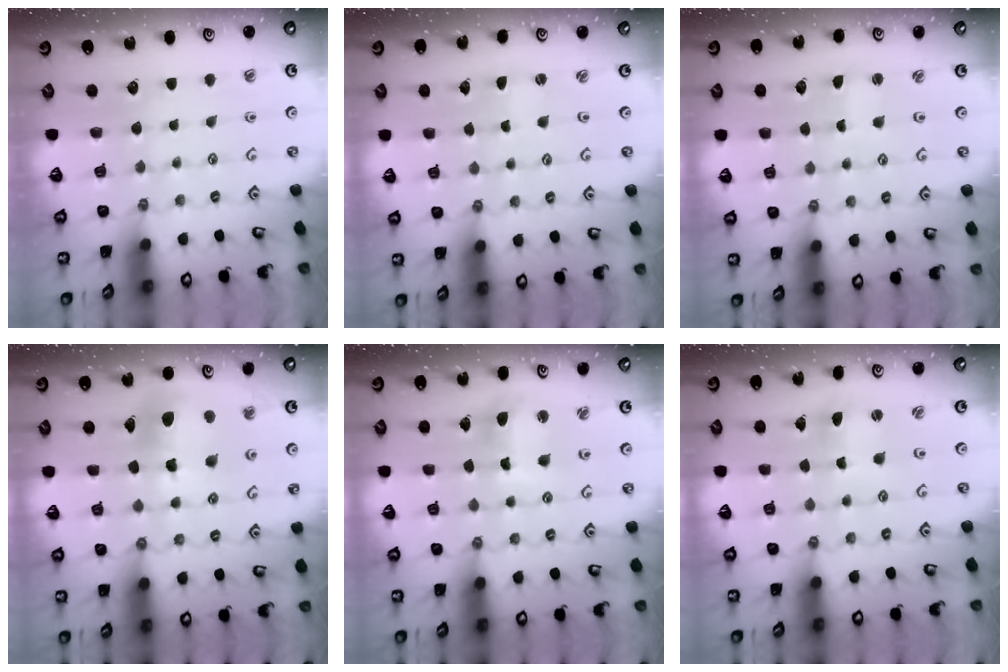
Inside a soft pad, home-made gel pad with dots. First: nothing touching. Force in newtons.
{"total": 1.0, "press": 1.0, "slide": 0.2}
{"total": 1.1, "press": 1.1, "slide": 0.2}
{"total": 10.6, "press": 10.5, "slide": 1.3}
{"total": 7.8, "press": 7.7, "slide": 1.3}
{"total": 2.3, "press": 2.2, "slide": 0.3}